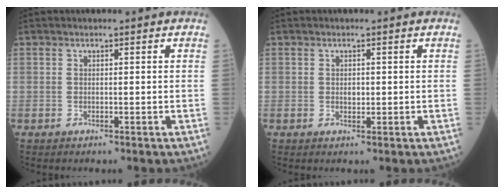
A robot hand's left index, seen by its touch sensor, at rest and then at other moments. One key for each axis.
{"total": 1.1, "fx": -0.1, "fy": 0.8, "fz": 0.7, "tx": -0.013, "ty": -0.003, "tz": -0.001}